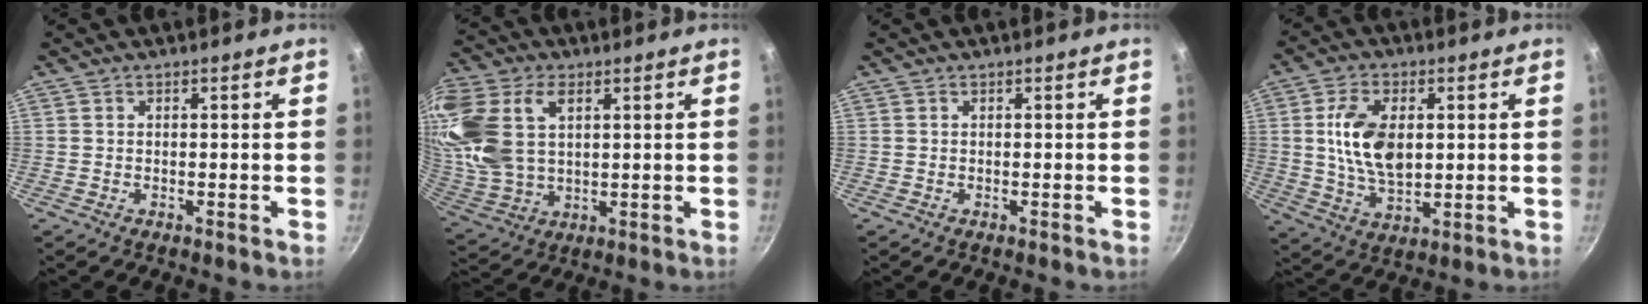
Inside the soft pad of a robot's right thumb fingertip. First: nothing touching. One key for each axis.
{"total": 20.9, "fx": 6.5, "fy": 13.8, "fz": 14.3, "tx": -0.319, "ty": 0.000, "tz": 0.132}
{"total": 0.0}
{"total": 12.0, "fx": 1.7, "fy": 7.0, "fz": 9.6, "tx": -0.162, "ty": -0.009, "tz": 0.035}